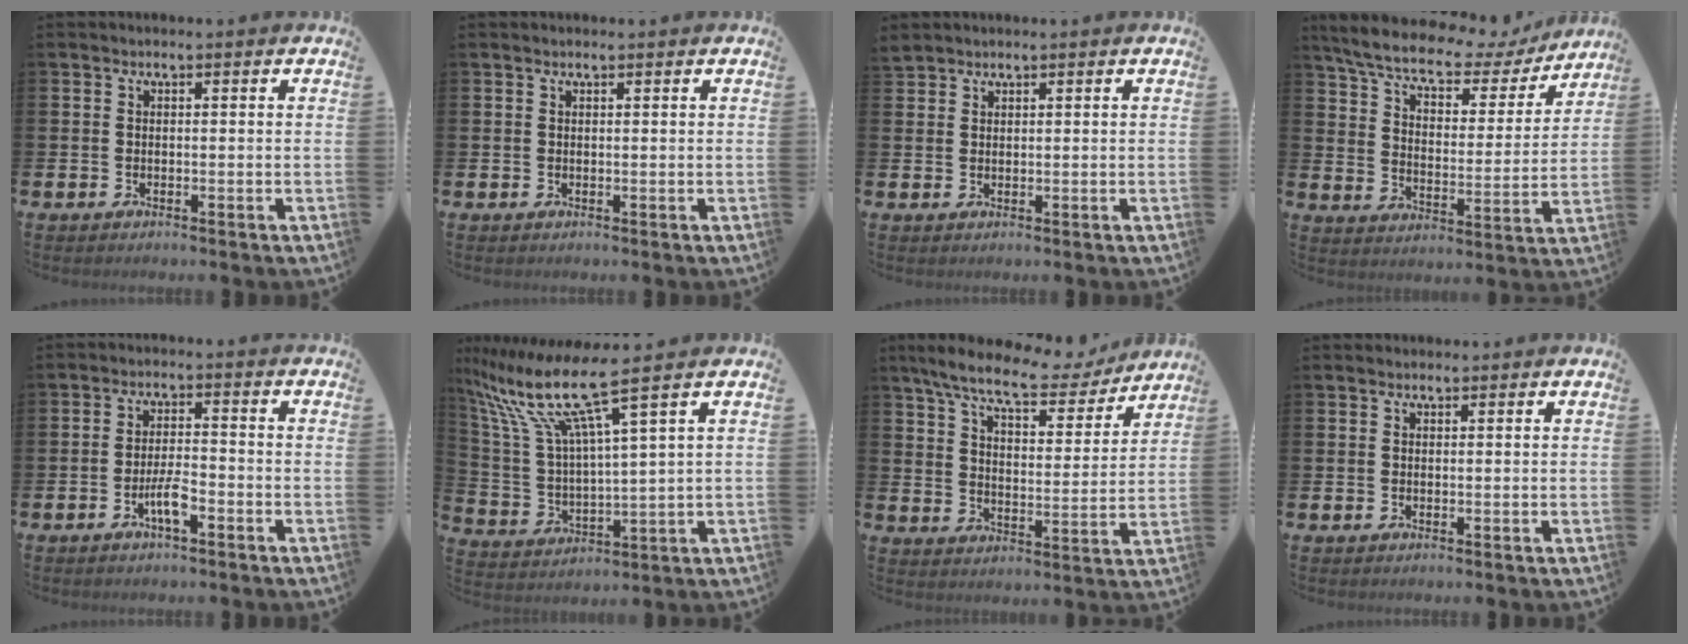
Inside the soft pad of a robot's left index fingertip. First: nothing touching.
{"total": 0.5, "force": [0.5, 0.0, 0.1], "torque": [0.004, -0.002, 0.008]}
{"total": 1.9, "force": [1.8, 0.5, -0.1], "torque": [0.010, -0.003, 0.033]}
{"total": 8.1, "force": [7.1, 2.4, 3.1], "torque": [-0.085, -0.048, 0.116]}
{"total": 3.7, "force": [-1.7, 0.9, 3.1], "torque": [-0.061, 0.004, -0.033]}
{"total": 11.1, "force": [8.2, 1.1, 7.3], "torque": [-0.182, -0.050, 0.132]}
{"total": 9.4, "force": [8.2, 2.0, 4.0], "torque": [-0.103, -0.045, 0.140]}
{"total": 0.9, "force": [0.9, 0.3, 0.1], "torque": [0.009, -0.002, 0.013]}